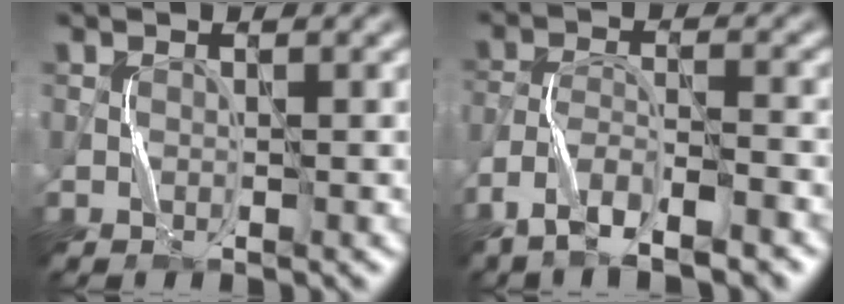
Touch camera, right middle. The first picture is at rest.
{"total": 6.0, "force": [-4.9, 0.9, 3.4], "torque": [-0.064, -0.001, -0.088]}